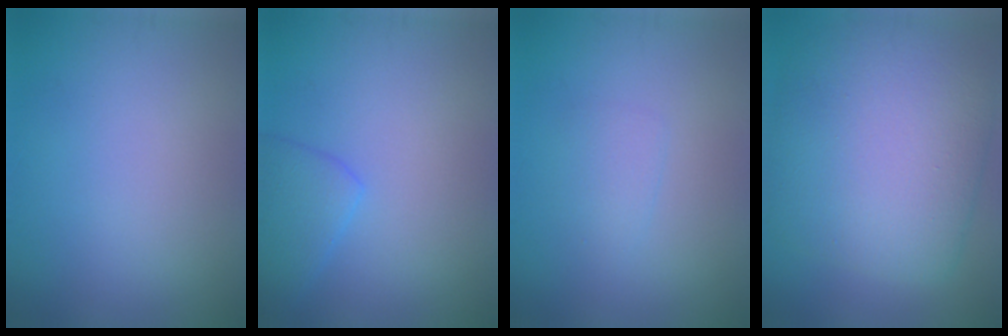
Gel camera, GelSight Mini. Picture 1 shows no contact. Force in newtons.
{"total": 2.8, "press": 2.7, "slide": 0.2}
{"total": 1.4, "press": 1.4, "slide": 0.1}
{"total": 11.1, "press": 11.1, "slide": 0.4}